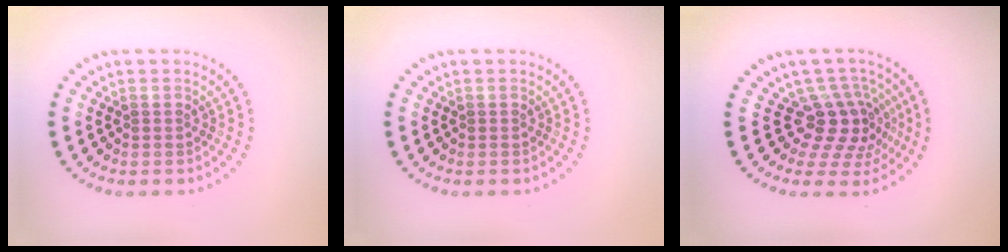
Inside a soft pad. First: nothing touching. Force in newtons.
{"total": 0.0}
{"total": 4.2, "press": 3.0, "slide": 3.0}